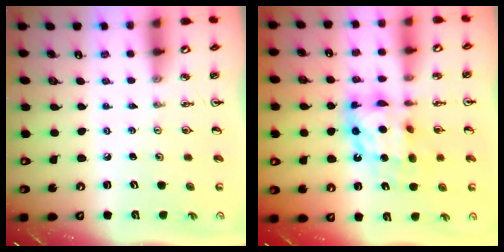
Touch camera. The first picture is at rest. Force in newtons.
{"total": 12.7, "press": 12.7, "slide": 1.5}